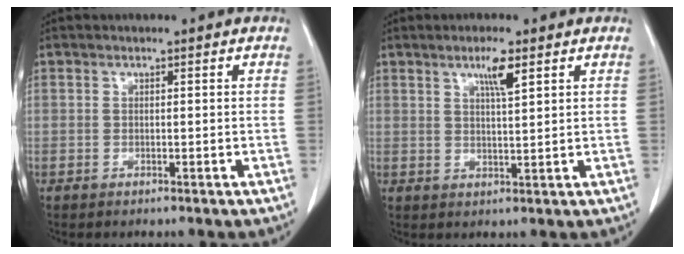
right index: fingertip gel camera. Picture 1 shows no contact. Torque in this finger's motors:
{"motor_torque": [0.40, 0.48, 0.05, 0.04]}